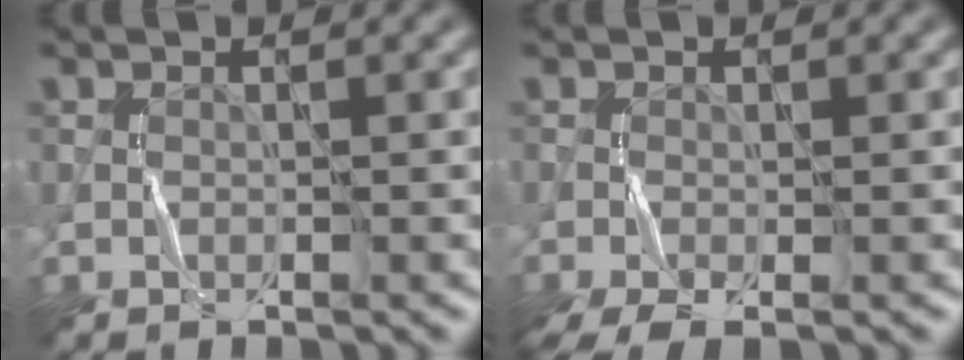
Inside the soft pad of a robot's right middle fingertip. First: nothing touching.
{"total": 3.4, "force": [-2.2, 1.0, 2.4], "torque": [-0.053, -0.011, -0.043]}